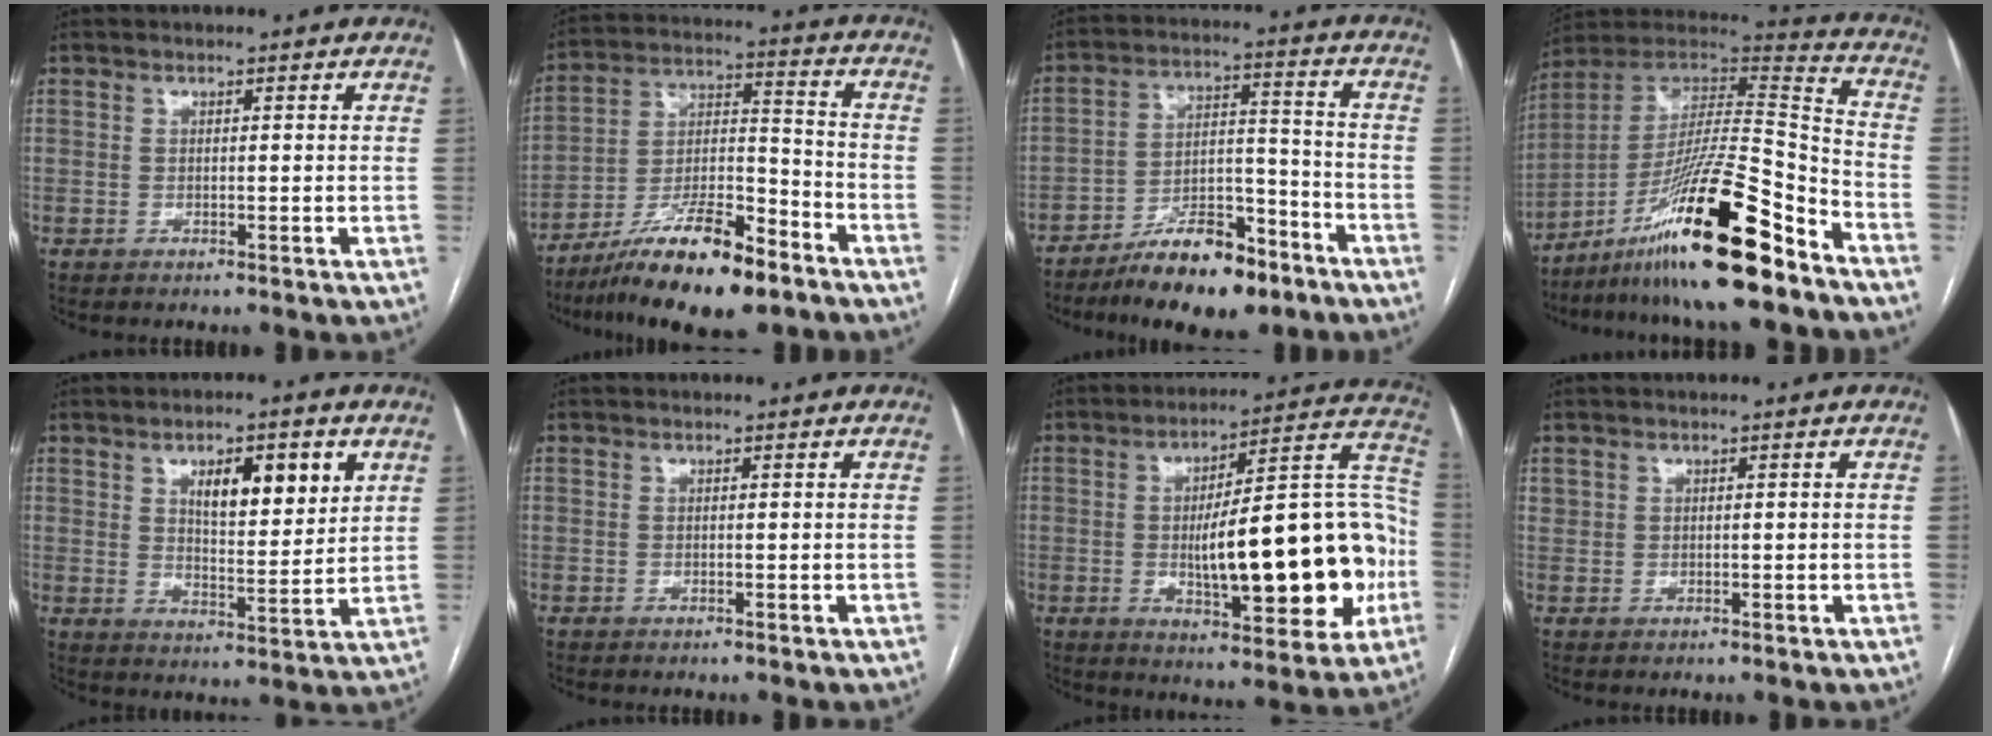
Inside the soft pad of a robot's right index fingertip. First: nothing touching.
{"total": 16.5, "force": [-11.4, 3.5, 11.4], "torque": [-0.213, -0.001, -0.197]}
{"total": 13.6, "force": [-9.8, 4.3, 8.4], "torque": [-0.132, 0.021, -0.163]}
{"total": 21.8, "force": [-14.3, 1.0, 16.4], "torque": [-0.284, -0.003, -0.248]}
{"total": 9.7, "force": [4.3, 3.1, 8.1], "torque": [-0.125, 0.002, 0.072]}
{"total": 0.0}
{"total": 23.9, "force": [-3.4, 6.1, 22.8], "torque": [-0.278, 0.035, -0.035]}
{"total": 0.9, "force": [0.5, 0.8, 0.2], "torque": [-0.005, 0.009, 0.012]}